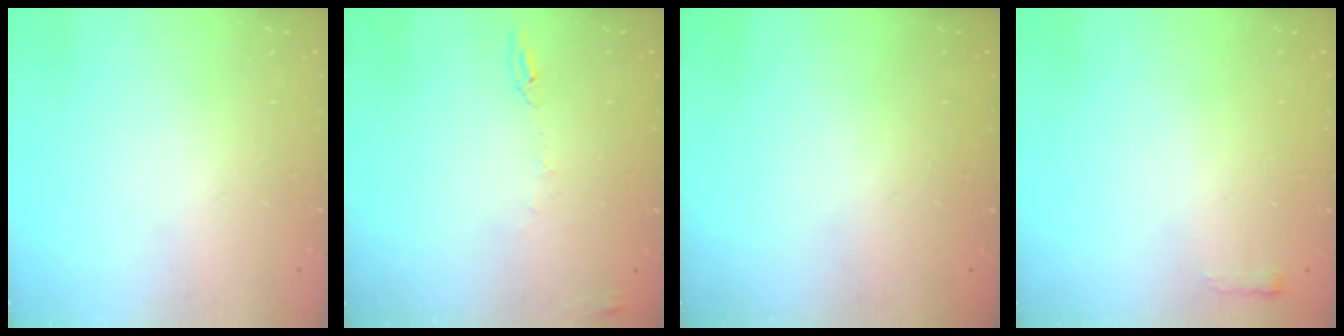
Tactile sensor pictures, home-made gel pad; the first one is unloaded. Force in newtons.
{"total": 5.2, "press": 5.1, "slide": 0.7}
{"total": 0.0}
{"total": 2.4, "press": 2.4, "slide": 0.4}